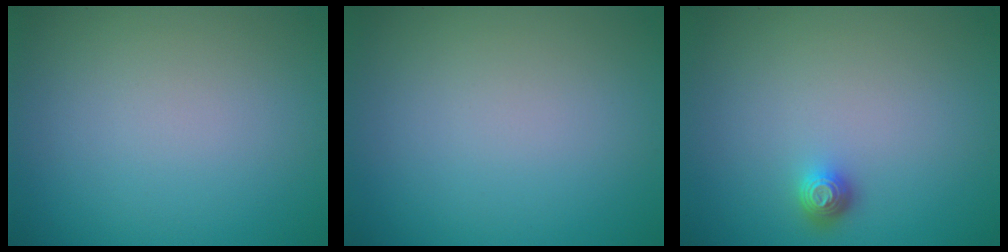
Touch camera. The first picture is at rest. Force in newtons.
{"total": 0.0}
{"total": 1.3, "press": 1.1, "slide": 0.7}